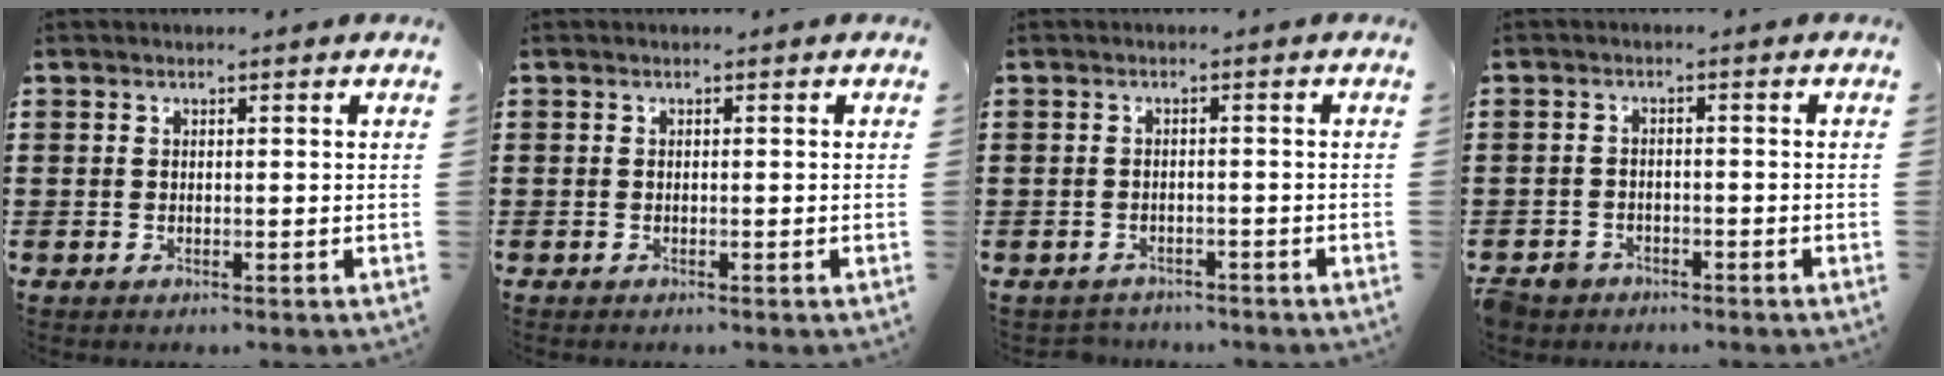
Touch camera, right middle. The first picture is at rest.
{"total": 0.0}
{"total": 1.6, "force": [-1.6, 0.3, -0.2], "torque": [-0.004, -0.002, -0.037]}
{"total": 2.3, "force": [-2.2, 0.8, -0.1], "torque": [-0.011, -0.002, -0.052]}